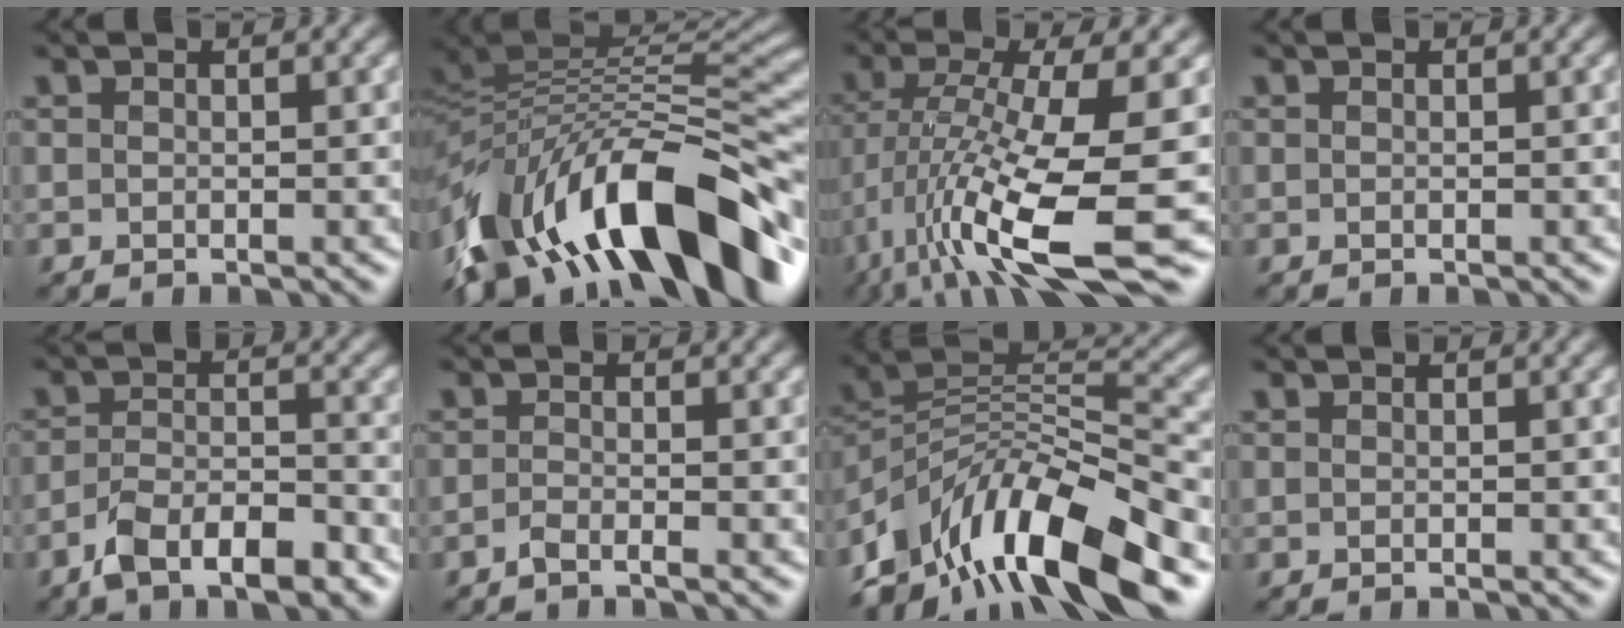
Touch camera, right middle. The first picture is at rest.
{"total": 14.0, "force": [-6.8, 6.5, 10.5], "torque": [-0.186, 0.033, -0.116]}
{"total": 11.8, "force": [-3.4, 3.2, 10.9], "torque": [-0.216, -0.013, -0.051]}
{"total": 0.0}
{"total": 6.1, "force": [-4.5, 2.1, 3.6], "torque": [-0.066, 0.004, -0.079]}
{"total": 0.9, "force": [-0.8, 0.1, 0.4], "torque": [-0.010, 0.004, -0.018]}
{"total": 11.9, "force": [-8.1, 4.2, 7.6], "torque": [-0.133, 0.025, -0.146]}
{"total": 0.0}